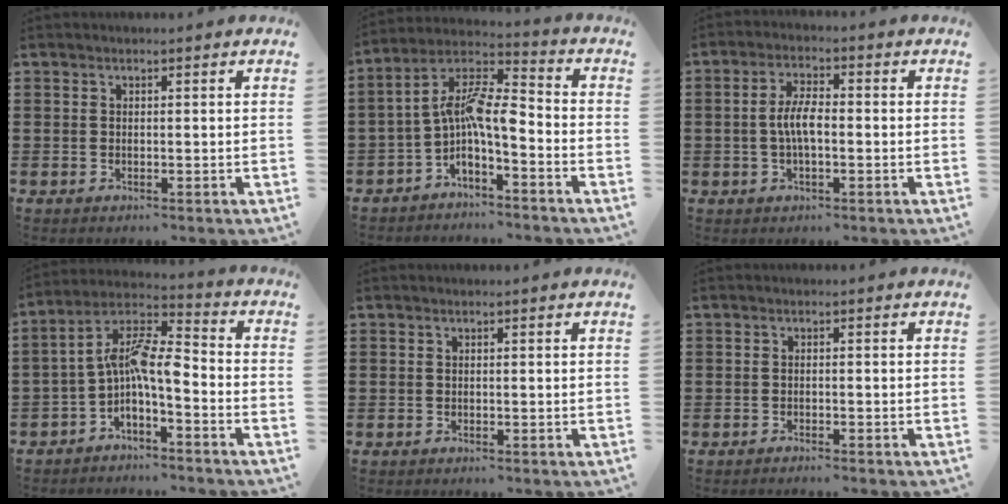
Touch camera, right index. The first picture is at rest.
{"total": 8.5, "force": [-1.9, 2.9, 7.7], "torque": [-0.163, -0.006, -0.041]}
{"total": 4.8, "force": [-0.6, 1.9, 4.4], "torque": [-0.093, 0.002, -0.016]}
{"total": 8.4, "force": [-1.2, 2.8, 7.9], "torque": [-0.174, -0.009, -0.031]}
{"total": 0.0}
{"total": 0.9, "force": [-0.9, -0.2, 0.0], "torque": [-0.001, 0.000, -0.018]}